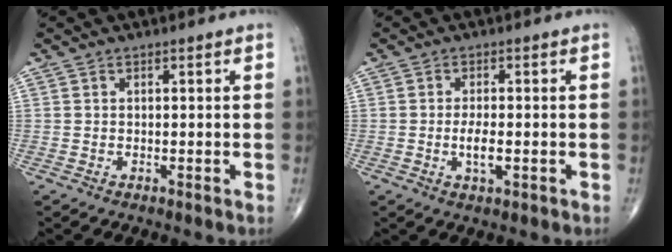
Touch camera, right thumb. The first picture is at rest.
{"total": 3.6, "force": [-0.7, 1.3, 3.2], "torque": [-0.057, -0.002, -0.013]}